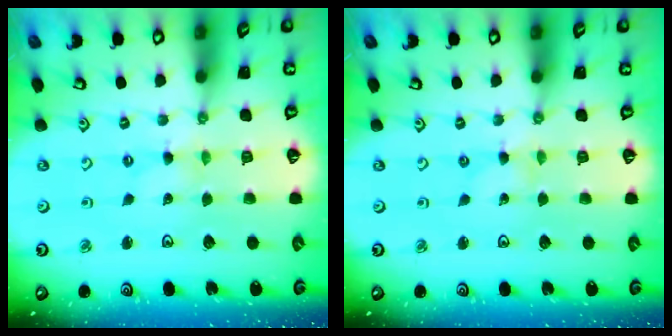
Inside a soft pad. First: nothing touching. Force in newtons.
{"total": 0.0}